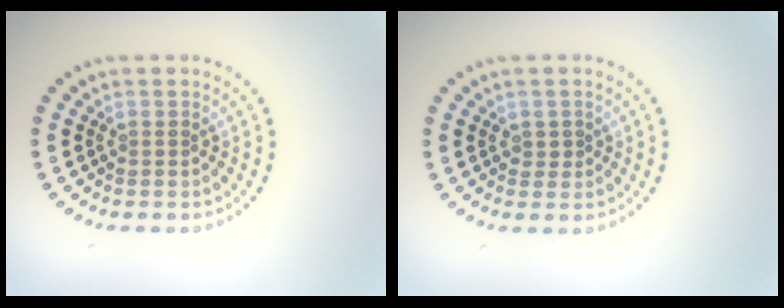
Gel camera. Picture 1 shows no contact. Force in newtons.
{"total": 0.5, "press": 0.4, "slide": 0.3}